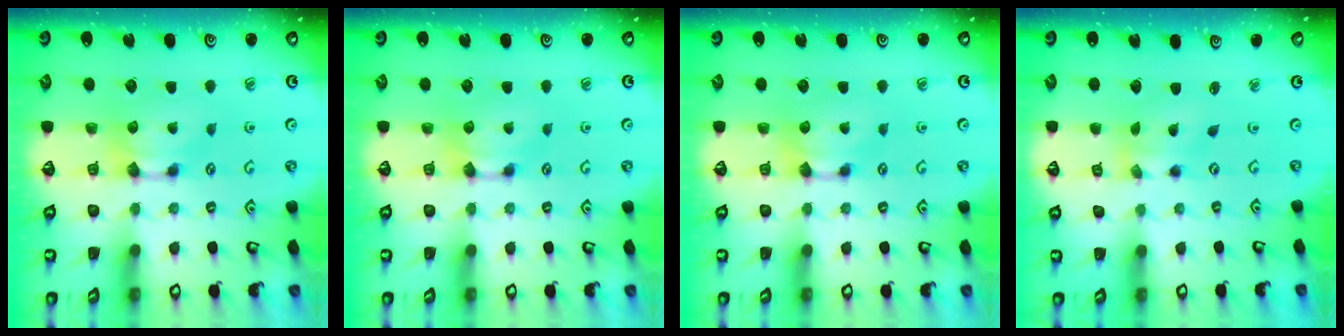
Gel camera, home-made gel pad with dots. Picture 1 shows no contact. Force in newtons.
{"total": 0.0}
{"total": 0.0}
{"total": 1.4, "press": 0.8, "slide": 1.2}